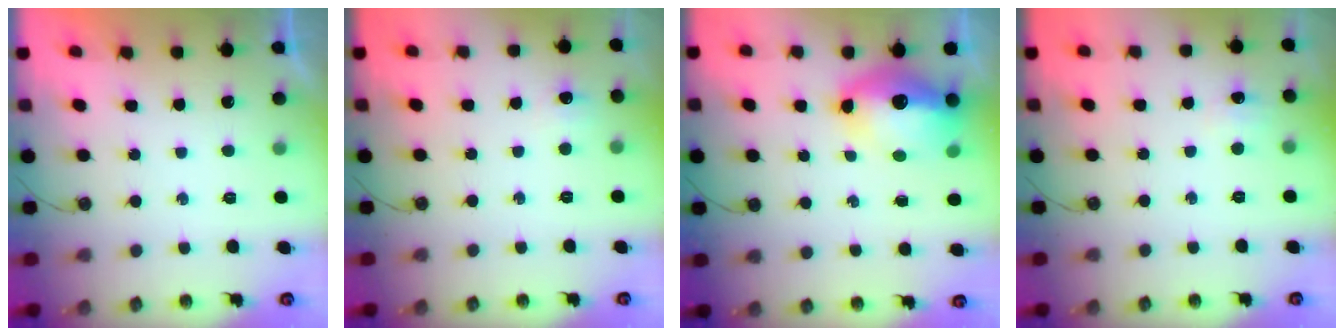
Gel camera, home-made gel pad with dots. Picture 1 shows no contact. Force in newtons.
{"total": 3.9, "press": 3.8, "slide": 0.5}
{"total": 14.8, "press": 14.7, "slide": 1.6}
{"total": 4.7, "press": 4.7, "slide": 0.6}